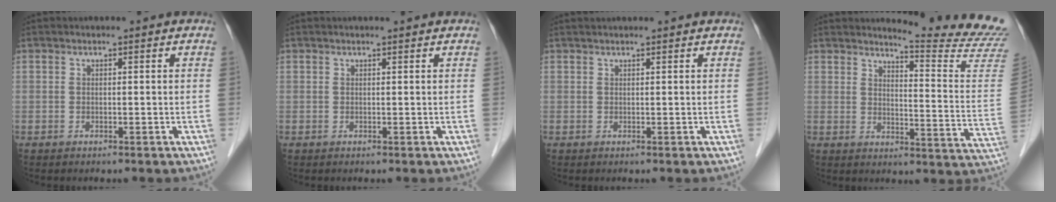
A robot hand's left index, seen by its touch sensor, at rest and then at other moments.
{"total": 1.2, "force": [1.1, -0.1, 0.5], "torque": [-0.010, 0.005, 0.017]}
{"total": 2.6, "force": [2.4, 0.0, 1.1], "torque": [-0.011, 0.029, 0.038]}
{"total": 15.2, "force": [14.8, -2.3, 2.5], "torque": [-0.038, -0.141, 0.161]}